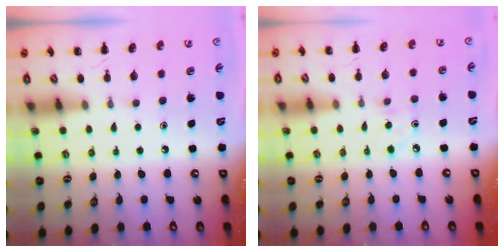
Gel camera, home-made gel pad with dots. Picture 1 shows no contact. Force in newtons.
{"total": 2.7, "press": 2.5, "slide": 0.9}